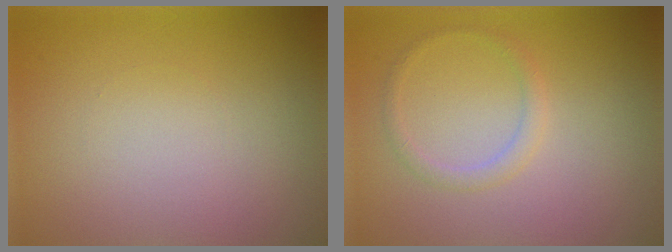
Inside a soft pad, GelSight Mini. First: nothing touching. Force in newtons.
{"total": 1.3, "press": 1.3, "slide": 0.0}